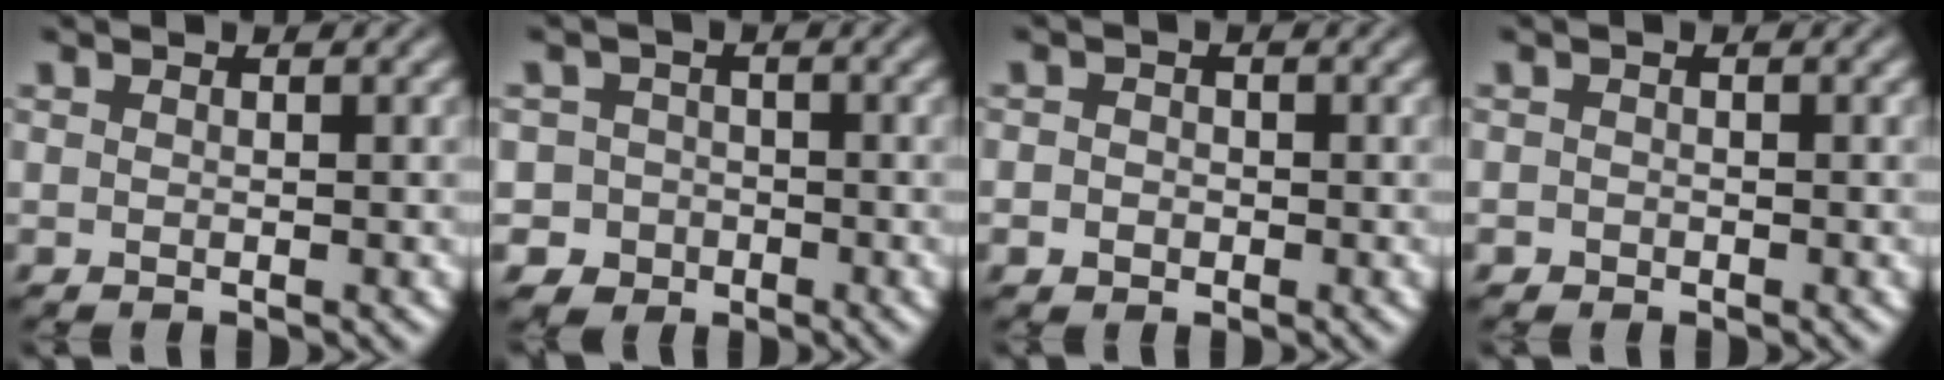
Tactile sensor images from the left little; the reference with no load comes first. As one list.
[{"total": 4.1, "force": [-1.8, 3.7, 0.2], "torque": [0.028, 0.000, -0.041]}, {"total": 1.5, "force": [-0.3, 1.4, 0.6], "torque": [0.004, 0.002, -0.012]}, {"total": 0.6, "force": [-0.3, 0.5, 0.0], "torque": [0.005, -0.003, -0.006]}]